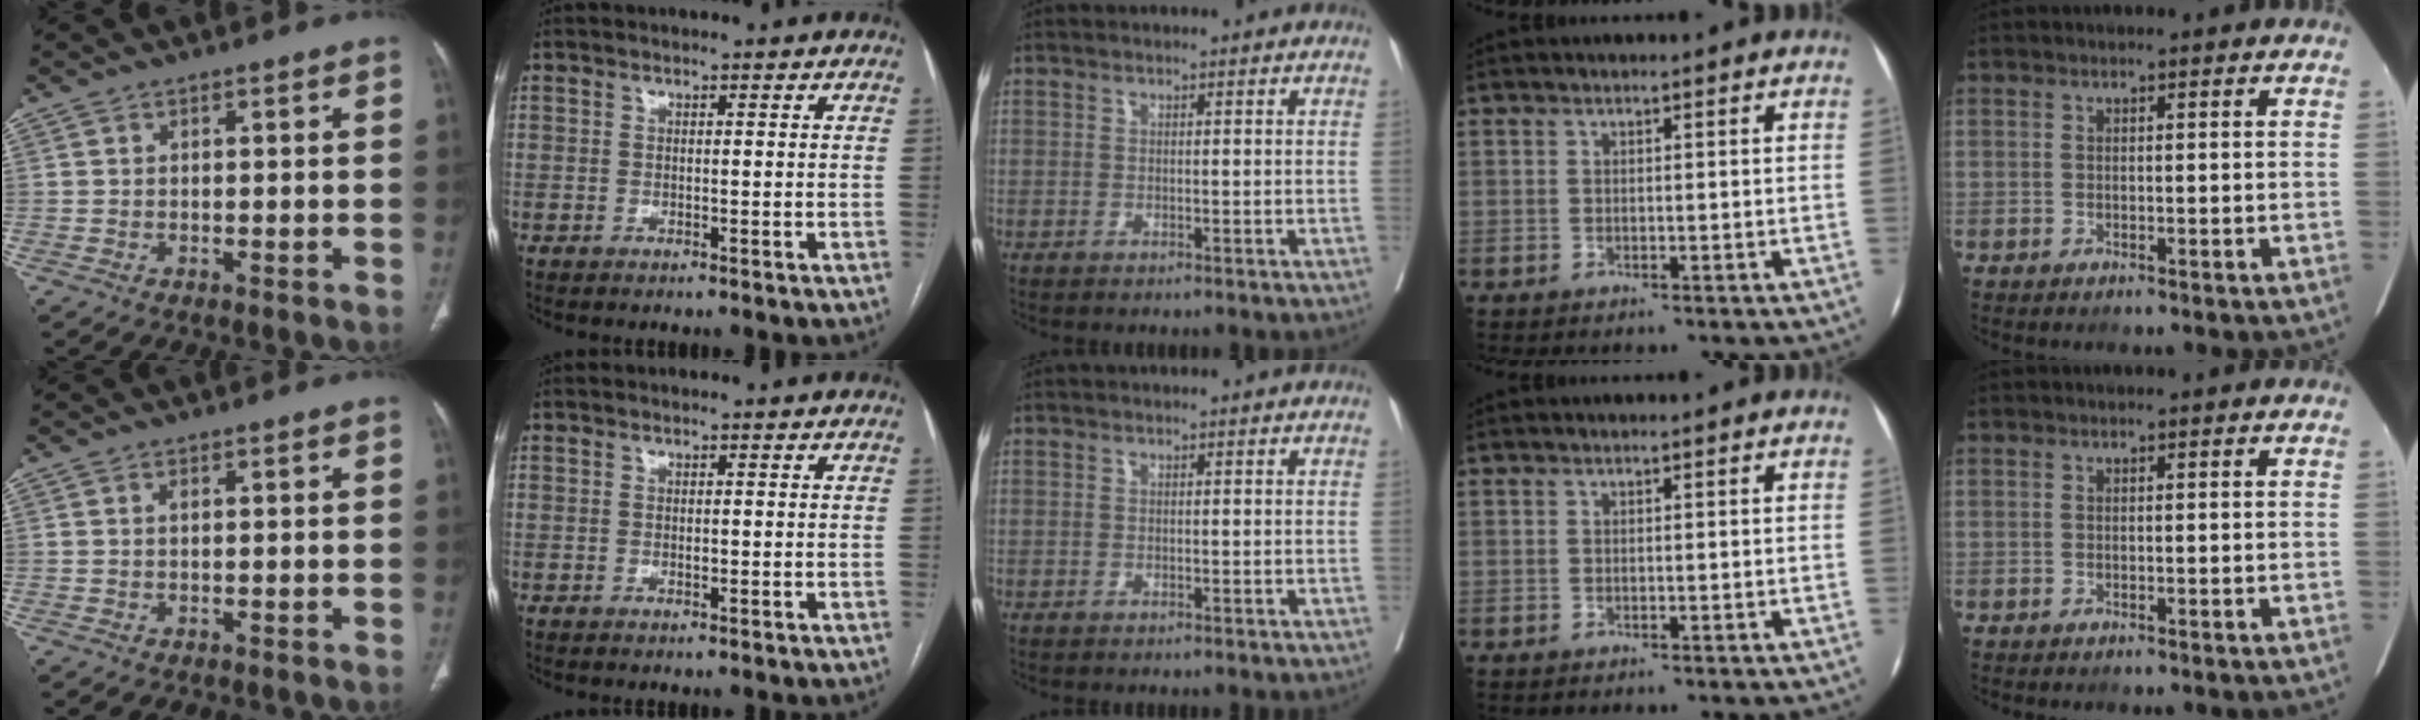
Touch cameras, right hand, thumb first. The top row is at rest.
{"thumb": {"total": 0.7, "force": [0.1, 0.4, 0.5], "torque": [-0.012, 0.002, 0.002]}, "index": {"total": 0.7, "force": [-0.1, 0.4, 0.6], "torque": [-0.012, 0.000, 0.000]}}